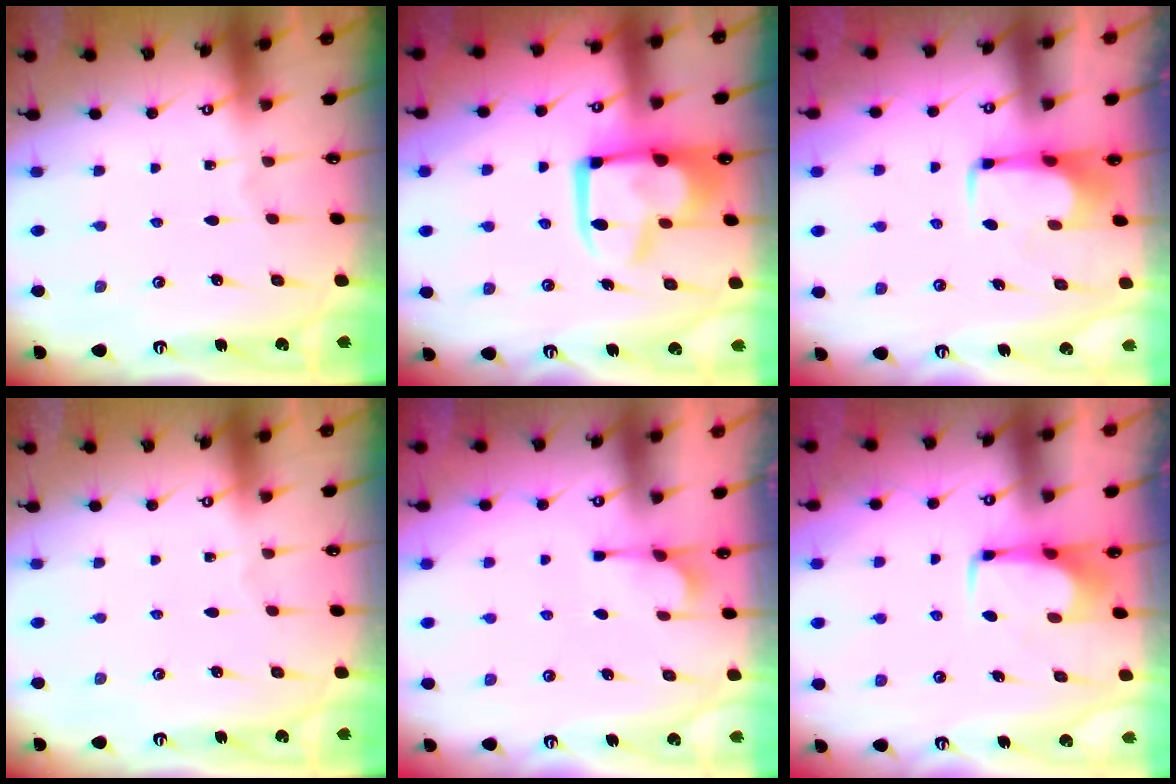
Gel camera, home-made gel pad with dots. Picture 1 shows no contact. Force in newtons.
{"total": 15.0, "press": 14.9, "slide": 1.6}
{"total": 1.5, "press": 1.5, "slide": 0.2}
{"total": 0.0}
{"total": 4.3, "press": 4.1, "slide": 1.1}
{"total": 1.0, "press": 0.9, "slide": 0.4}